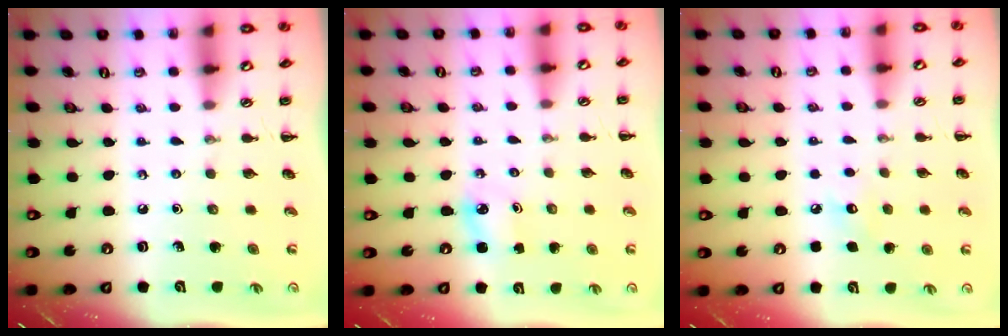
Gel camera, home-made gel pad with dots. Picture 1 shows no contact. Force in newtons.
{"total": 2.2, "press": 2.2, "slide": 0.3}
{"total": 5.6, "press": 5.4, "slide": 1.4}